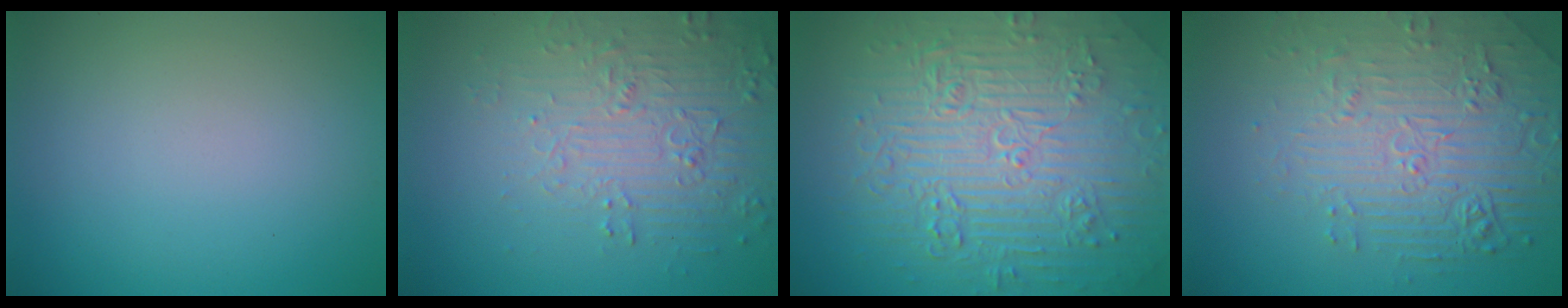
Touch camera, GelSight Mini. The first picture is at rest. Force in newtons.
{"total": 4.5, "press": 3.9, "slide": 2.2}
{"total": 11.0, "press": 7.4, "slide": 8.2}
{"total": 4.9, "press": 4.5, "slide": 2.0}